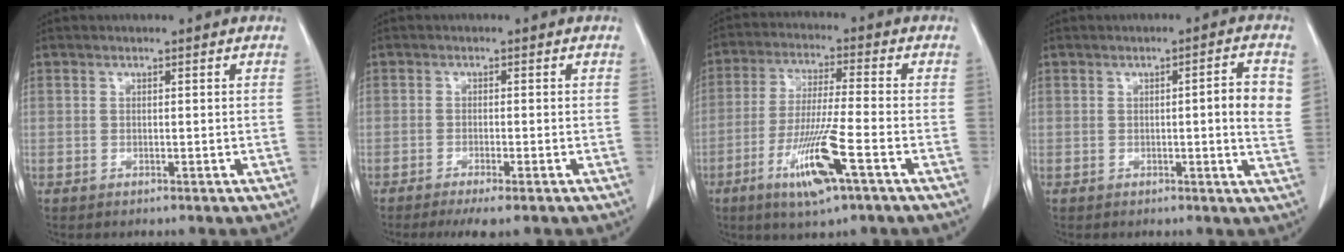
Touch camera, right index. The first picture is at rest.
{"total": 4.1, "force": [-2.9, 0.1, 2.9], "torque": [-0.044, -0.011, -0.044]}
{"total": 11.2, "force": [-5.1, 0.3, 10.0], "torque": [-0.195, -0.021, -0.095]}
{"total": 5.4, "force": [0.7, 0.3, 5.4], "torque": [-0.067, 0.001, 0.003]}